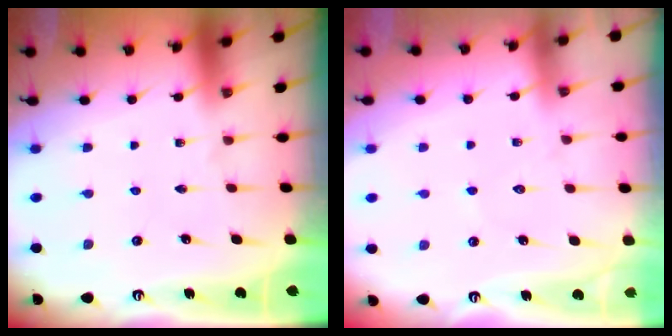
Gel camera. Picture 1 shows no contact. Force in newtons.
{"total": 4.9, "press": 4.9, "slide": 0.7}